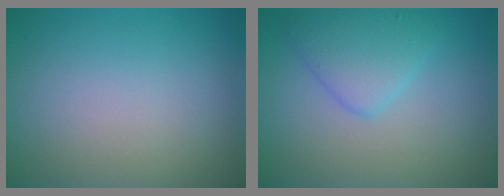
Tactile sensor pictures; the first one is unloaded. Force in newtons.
{"total": 3.3, "press": 3.3, "slide": 0.2}